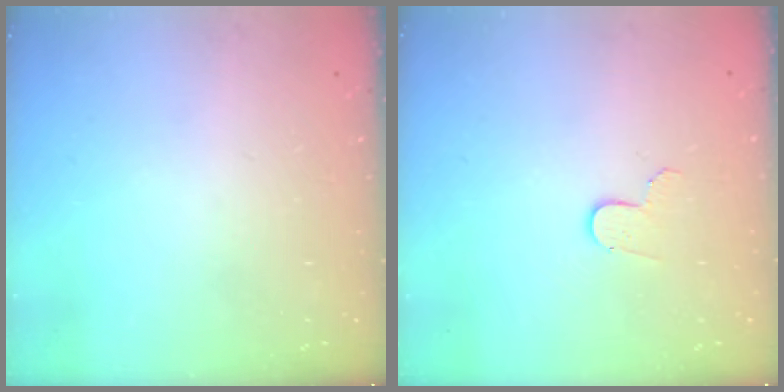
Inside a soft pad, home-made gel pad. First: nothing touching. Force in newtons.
{"total": 4.1, "press": 4.1, "slide": 0.3}